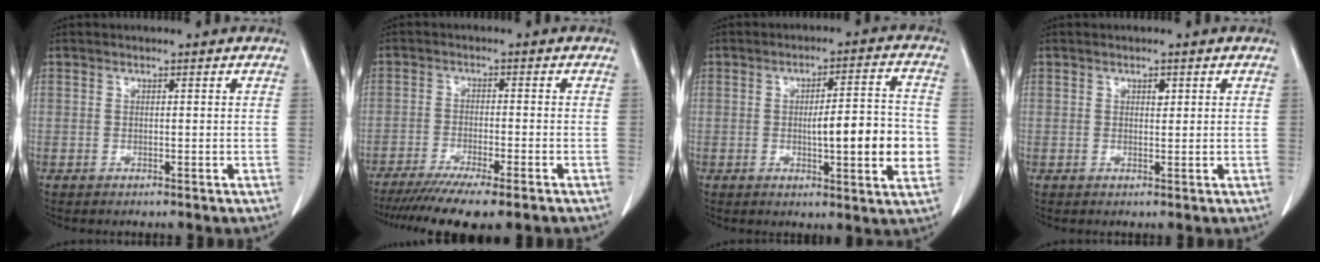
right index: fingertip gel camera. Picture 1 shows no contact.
{"total": 12.6, "force": [-10.0, 0.8, 7.6], "torque": [-0.110, -0.027, -0.153]}
{"total": 10.8, "force": [-1.4, 1.6, 10.6], "torque": [-0.148, 0.006, -0.019]}
{"total": 1.0, "force": [0.5, 0.5, 0.7], "torque": [-0.010, -0.001, 0.007]}